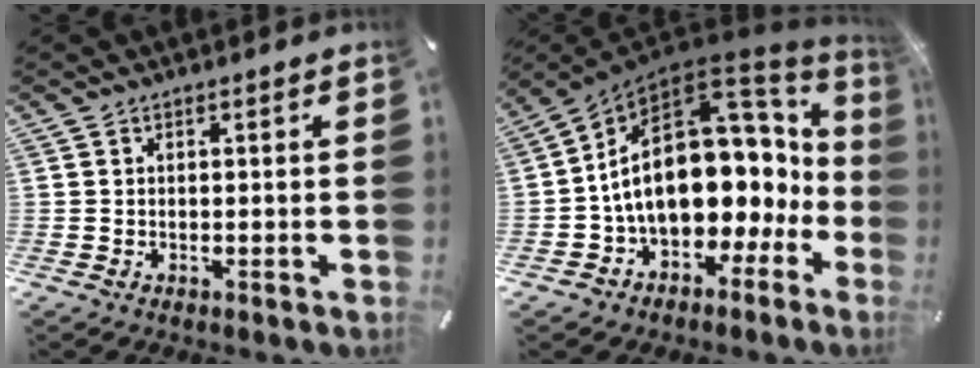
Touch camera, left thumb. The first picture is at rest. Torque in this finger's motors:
{"motor_torque": [0.81, 2.49, 2.60, 0.17, 0.83]}